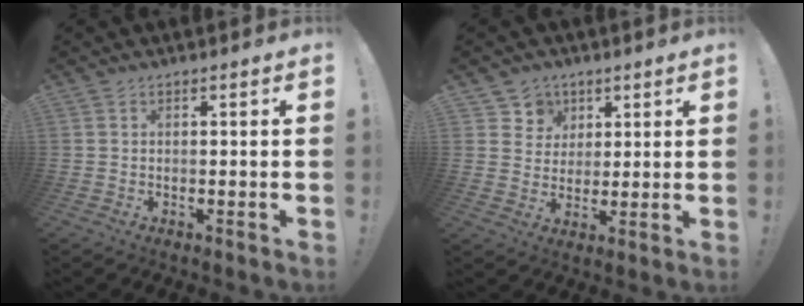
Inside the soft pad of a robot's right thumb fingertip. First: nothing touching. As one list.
[{"total": 6.8, "force": [3.1, 5.9, 0.7], "torque": [-0.013, -0.028, 0.062]}]